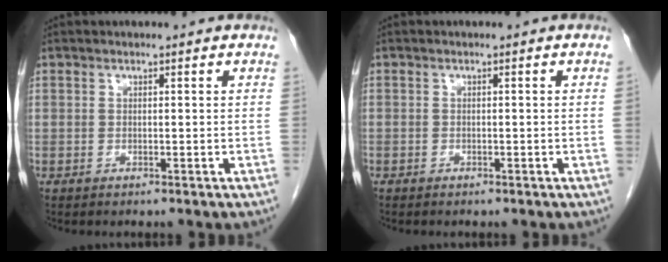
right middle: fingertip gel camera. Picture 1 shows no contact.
{"total": 0.0}